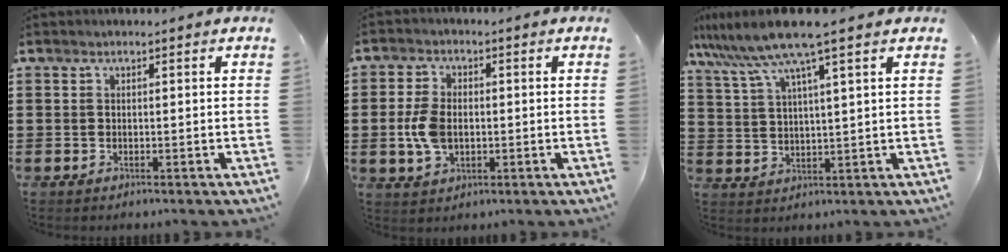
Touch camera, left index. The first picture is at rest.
{"total": 6.3, "force": [-0.5, 4.1, 4.7], "torque": [-0.125, 0.000, -0.018]}
{"total": 9.0, "force": [6.7, -0.2, 5.9], "torque": [-0.141, -0.029, 0.114]}